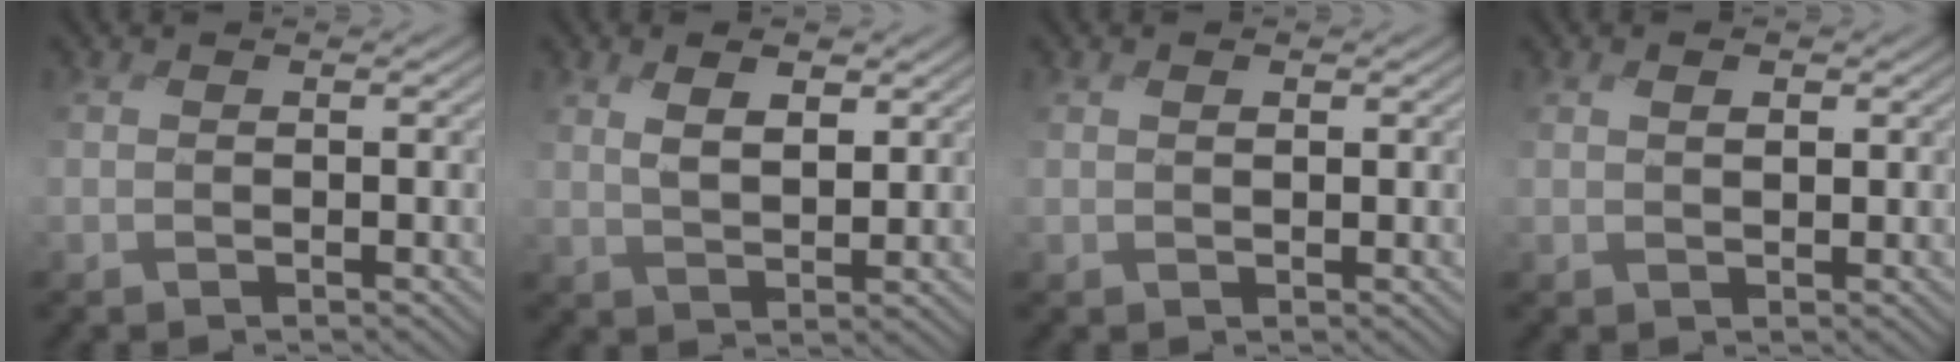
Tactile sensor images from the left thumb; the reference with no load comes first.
{"total": 4.2, "force": [2.1, 1.9, 3.1], "torque": [-0.056, -0.007, 0.036]}
{"total": 0.8, "force": [0.4, 0.5, 0.5], "torque": [-0.009, -0.002, 0.008]}
{"total": 1.5, "force": [0.6, 0.8, 1.1], "torque": [-0.016, -0.005, 0.014]}